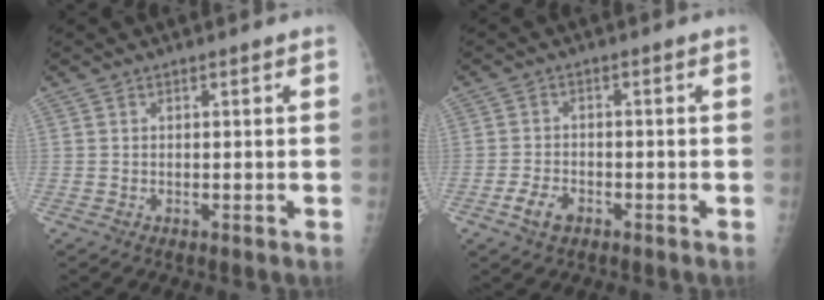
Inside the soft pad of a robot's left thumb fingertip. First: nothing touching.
{"total": 3.9, "force": [-2.1, 2.4, 2.3], "torque": [-0.042, 0.008, -0.037]}